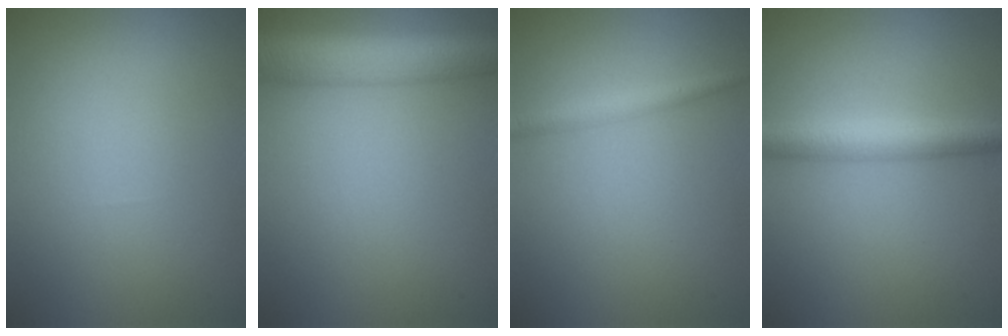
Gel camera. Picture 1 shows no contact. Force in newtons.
{"total": 7.1, "press": 7.1, "slide": 0.2}
{"total": 1.7, "press": 1.7, "slide": 0.0}
{"total": 4.0, "press": 4.0, "slide": 0.0}